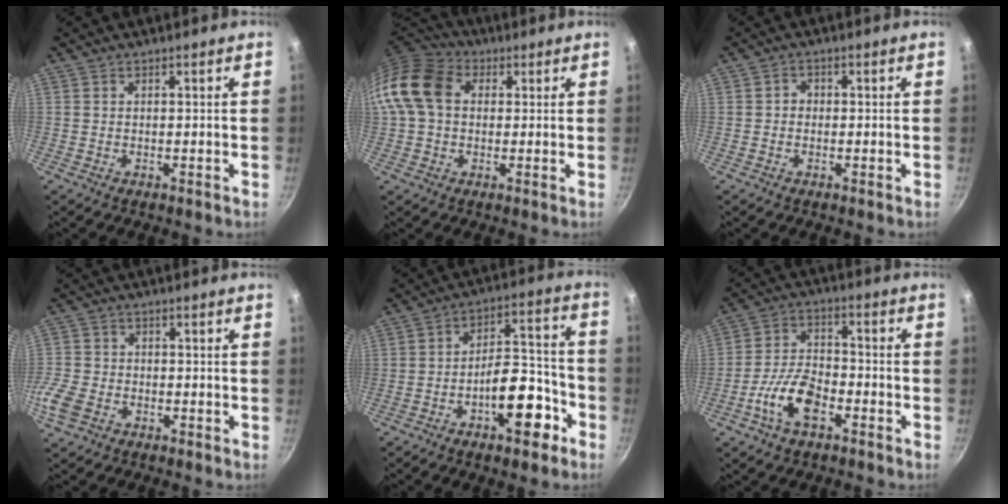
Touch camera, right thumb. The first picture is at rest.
{"total": 12.6, "force": [1.7, 9.6, 8.1], "torque": [-0.138, 0.026, 0.013]}
{"total": 1.6, "force": [-0.2, 1.4, 0.6], "torque": [-0.006, 0.005, -0.007]}
{"total": 7.4, "force": [-3.3, 5.3, 3.9], "torque": [-0.092, 0.017, -0.075]}
{"total": 13.3, "force": [-6.3, 6.0, 10.0], "torque": [-0.110, 0.072, -0.088]}
{"total": 10.1, "force": [-4.8, 5.2, 7.3], "torque": [-0.129, 0.039, -0.096]}